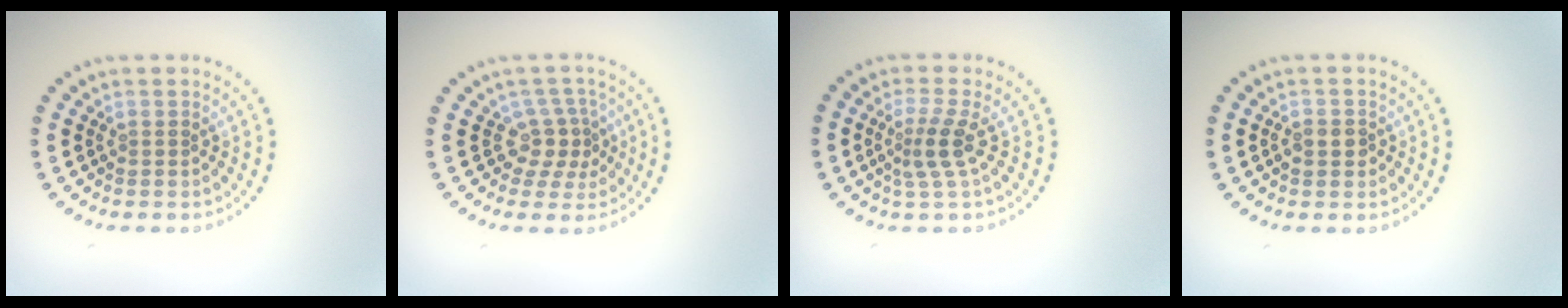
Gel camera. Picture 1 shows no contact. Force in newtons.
{"total": 2.9, "press": 2.0, "slide": 2.0}
{"total": 2.6, "press": 1.7, "slide": 1.9}
{"total": 1.6, "press": 1.6, "slide": 0.4}